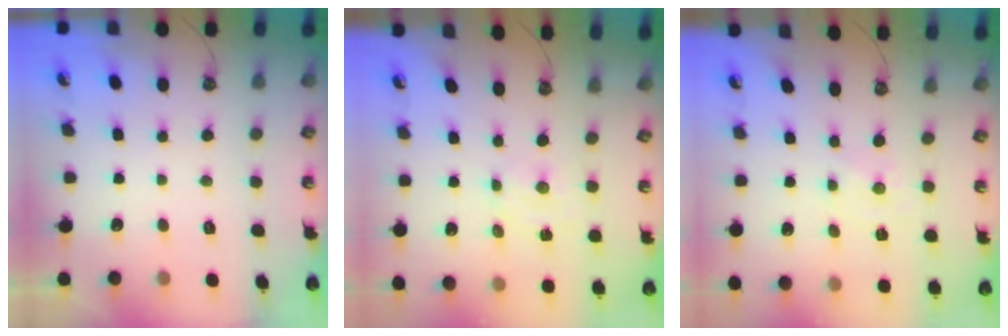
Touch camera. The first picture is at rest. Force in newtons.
{"total": 2.3, "press": 2.3, "slide": 0.3}
{"total": 0.0}